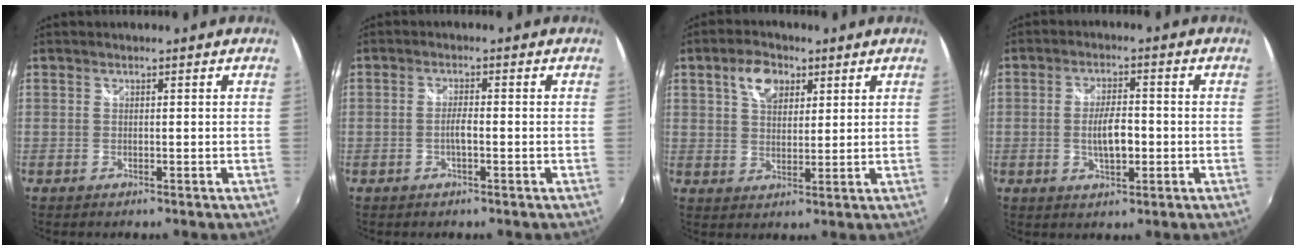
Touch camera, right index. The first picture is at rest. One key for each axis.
{"total": 2.2, "fx": -0.8, "fy": 0.3, "fz": 2.0, "tx": -0.042, "ty": 0.003, "tz": -0.015}
{"total": 6.7, "fx": 3.3, "fy": 4.2, "fz": 4.1, "tx": -0.067, "ty": 0.017, "tz": 0.057}
{"total": 6.1, "fx": -1.1, "fy": 2.3, "fz": 5.5, "tx": -0.105, "ty": 0.000, "tz": -0.015}